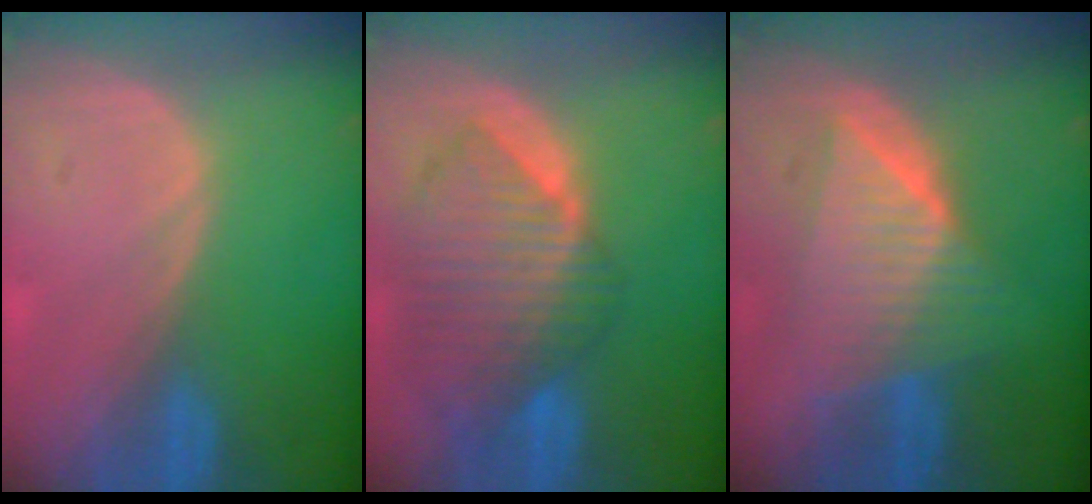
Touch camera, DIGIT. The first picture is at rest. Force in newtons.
{"total": 10.3, "press": 8.9, "slide": 5.1}
{"total": 8.2, "press": 8.2, "slide": 0.4}